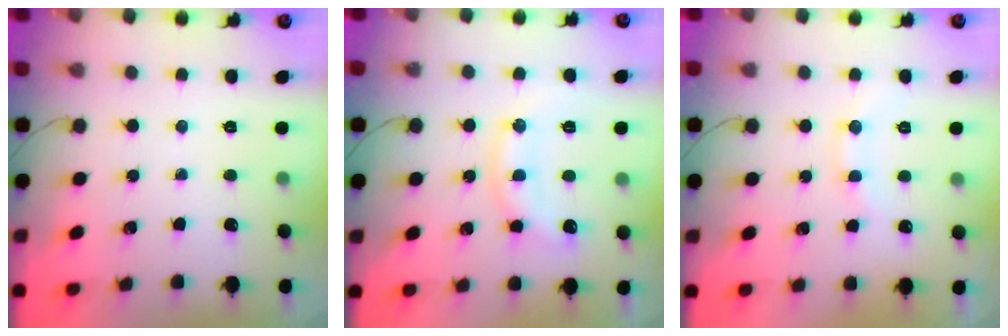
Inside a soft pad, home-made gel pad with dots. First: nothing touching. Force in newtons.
{"total": 12.5, "press": 12.5, "slide": 0.4}
{"total": 9.2, "press": 9.1, "slide": 1.1}